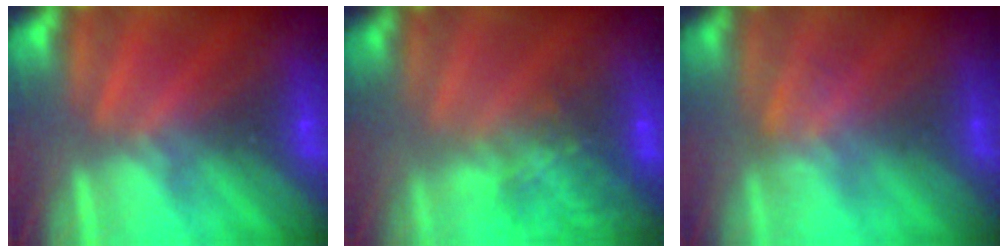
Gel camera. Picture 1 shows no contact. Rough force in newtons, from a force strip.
{"total": 7.9}
{"total": 2.4}